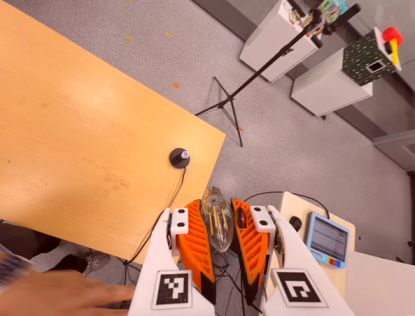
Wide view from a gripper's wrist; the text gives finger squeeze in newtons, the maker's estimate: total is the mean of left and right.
{"total": 21.4, "left": 25.9, "right": 16.9}